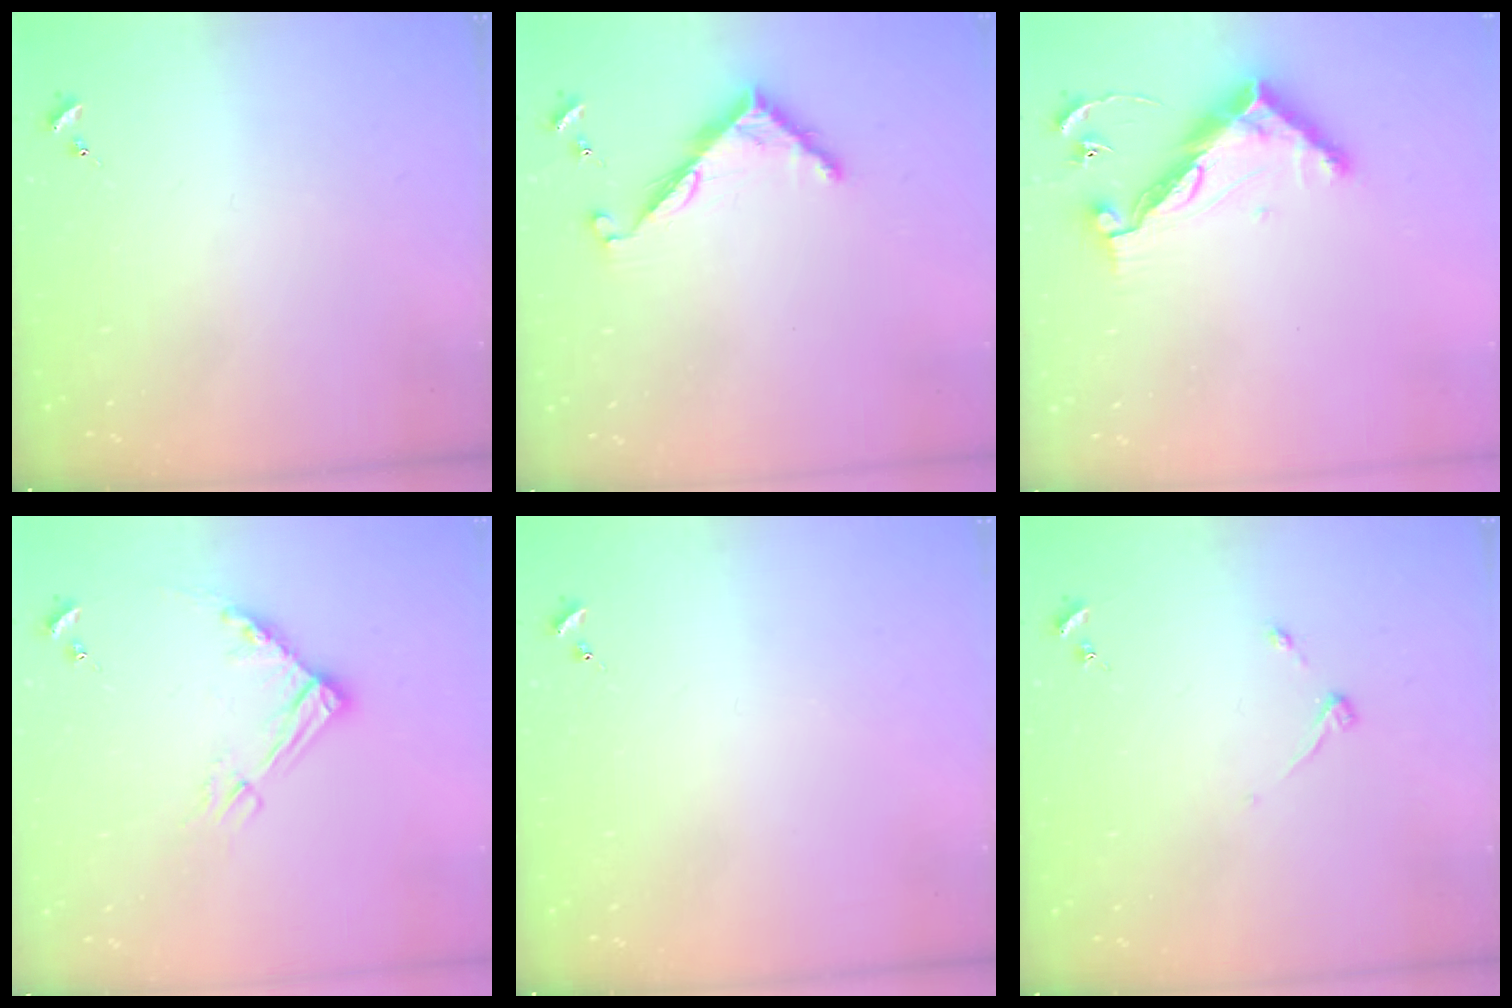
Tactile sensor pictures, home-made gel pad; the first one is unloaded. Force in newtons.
{"total": 7.7, "press": 7.7, "slide": 0.2}
{"total": 12.8, "press": 12.8, "slide": 0.5}
{"total": 10.5, "press": 10.4, "slide": 1.2}
{"total": 0.0}
{"total": 3.9, "press": 3.8, "slide": 0.6}